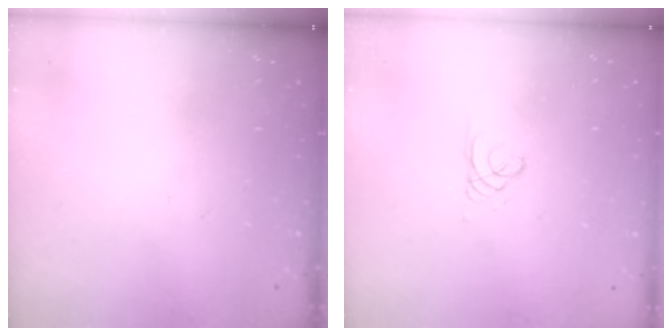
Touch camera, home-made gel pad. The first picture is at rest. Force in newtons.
{"total": 0.8, "press": 0.8, "slide": 0.1}